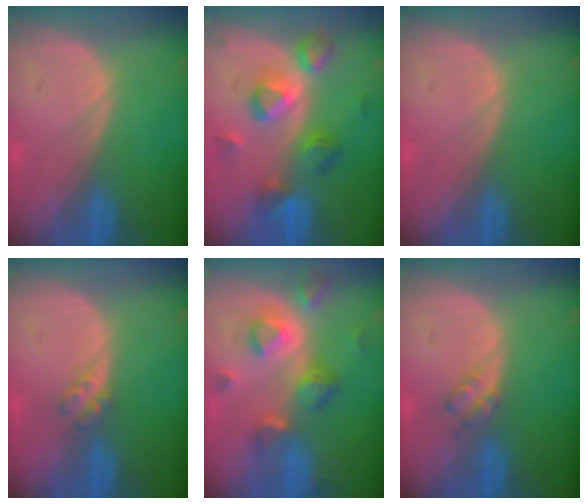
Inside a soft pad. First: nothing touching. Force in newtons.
{"total": 7.4, "press": 7.4, "slide": 0.8}
{"total": 0.0}
{"total": 2.5, "press": 2.1, "slide": 1.4}
{"total": 8.0, "press": 7.1, "slide": 3.7}
{"total": 2.4, "press": 2.4, "slide": 0.2}